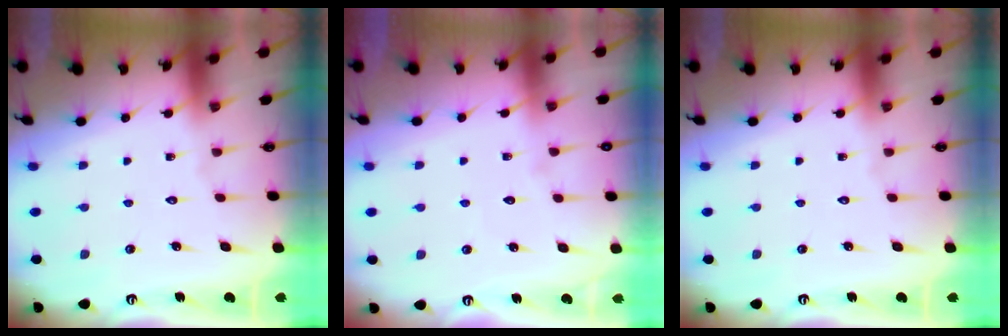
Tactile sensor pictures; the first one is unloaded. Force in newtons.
{"total": 2.8, "press": 2.8, "slide": 0.3}
{"total": 0.0}